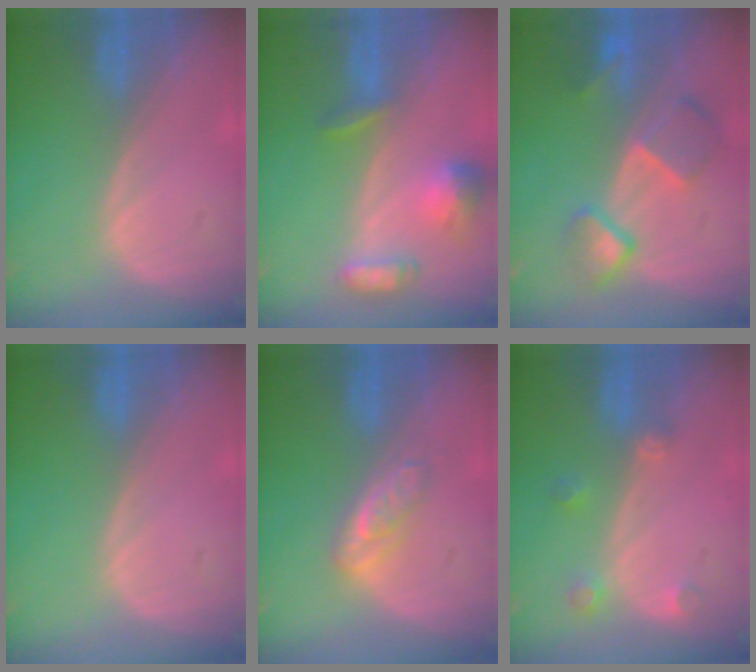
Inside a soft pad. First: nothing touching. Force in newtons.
{"total": 6.8, "press": 6.4, "slide": 2.4}
{"total": 7.6, "press": 6.7, "slide": 3.5}
{"total": 0.0}
{"total": 4.8, "press": 4.2, "slide": 2.4}
{"total": 2.6, "press": 2.6, "slide": 0.2}